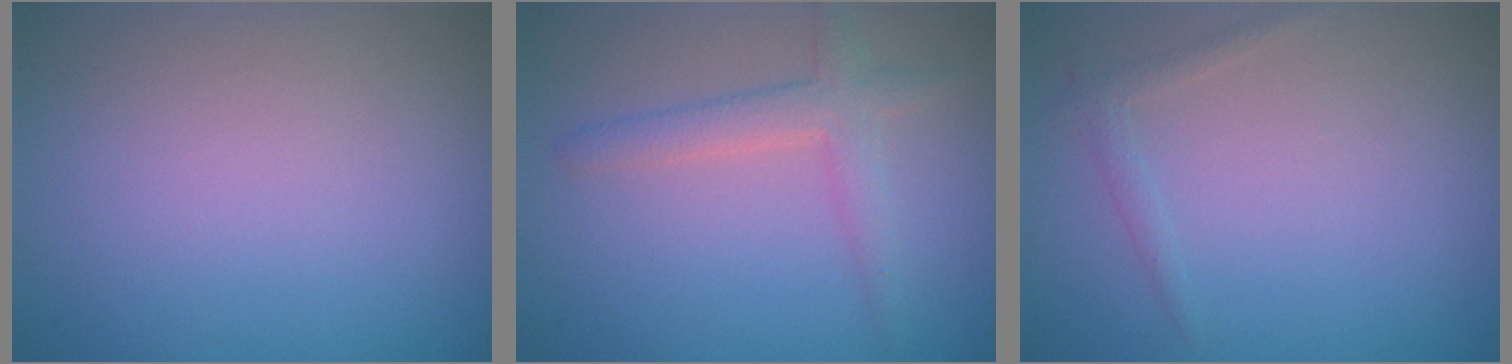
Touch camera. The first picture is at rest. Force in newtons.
{"total": 2.6, "press": 2.6, "slide": 0.1}
{"total": 1.0, "press": 1.0, "slide": 0.1}